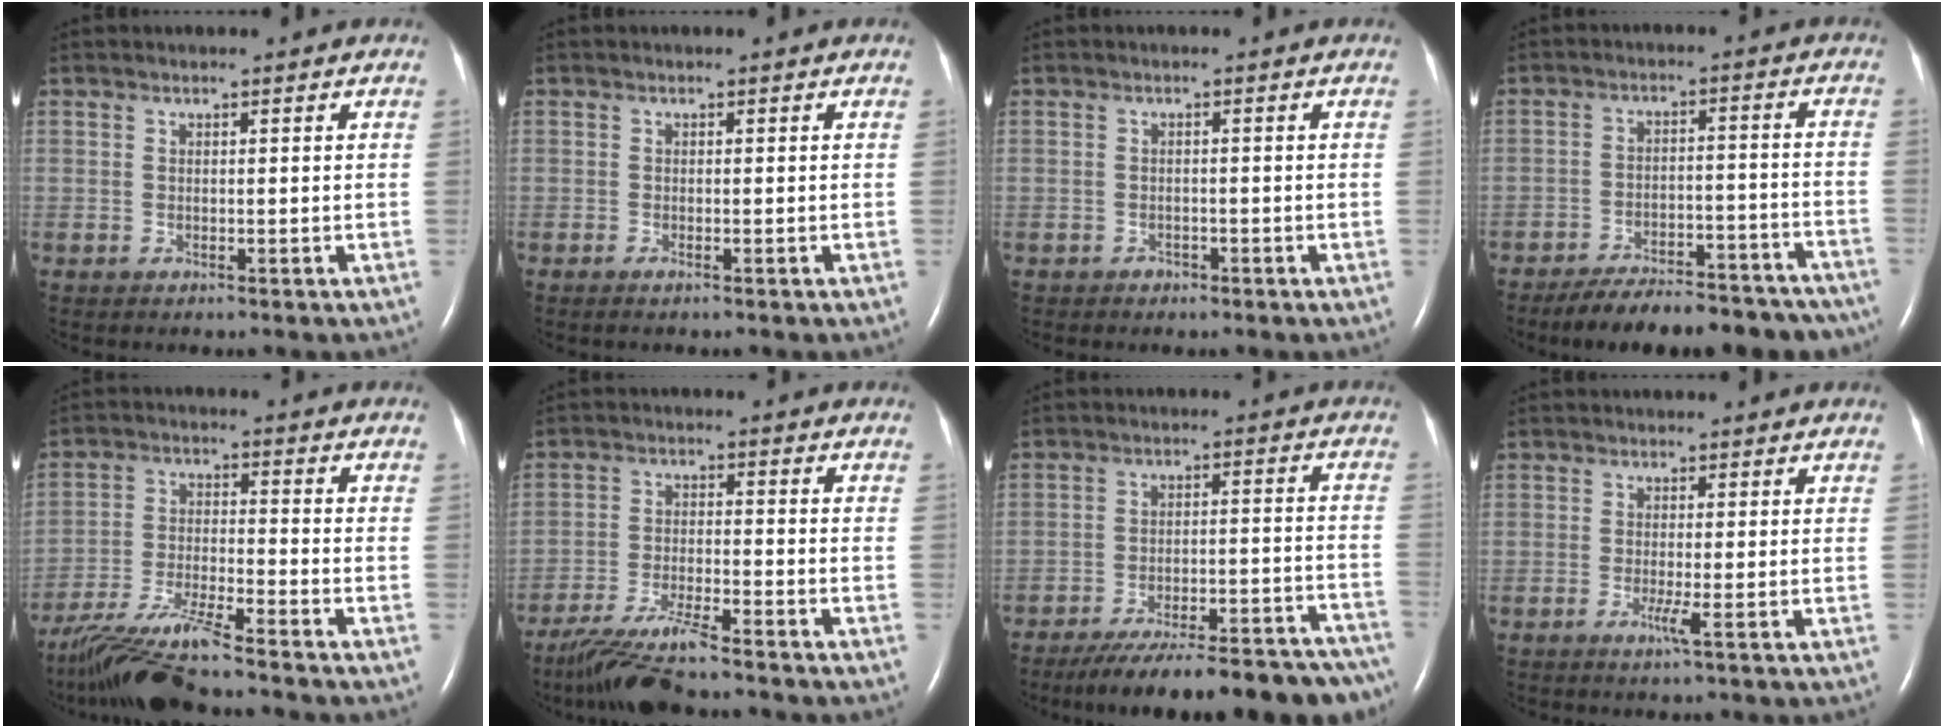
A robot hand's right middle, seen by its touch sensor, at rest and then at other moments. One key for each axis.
{"total": 0.6, "fx": -0.4, "fy": -0.1, "fz": 0.4, "tx": -0.011, "ty": -0.001, "tz": -0.008}
{"total": 0.8, "fx": -0.6, "fy": 0.5, "fz": 0.0, "tx": -0.001, "ty": 0.002, "tz": -0.011}
{"total": 18.7, "fx": -16.5, "fy": 5.4, "fz": 7.0, "tx": -0.071, "ty": 0.012, "tz": -0.217}
{"total": 10.9, "fx": -9.6, "fy": -1.1, "fz": 4.9, "tx": -0.094, "ty": -0.024, "tz": -0.177}
{"total": 8.6, "fx": -7.3, "fy": 0.0, "fz": 4.6, "tx": -0.090, "ty": -0.029, "tz": -0.134}
{"total": 24.0, "fx": -21.0, "fy": 4.3, "fz": 10.8, "tx": -0.105, "ty": -0.001, "tz": -0.278}
{"total": 1.7, "fx": -0.5, "fy": -0.4, "fz": 1.5, "tx": -0.030, "ty": -0.005, "tz": -0.011}